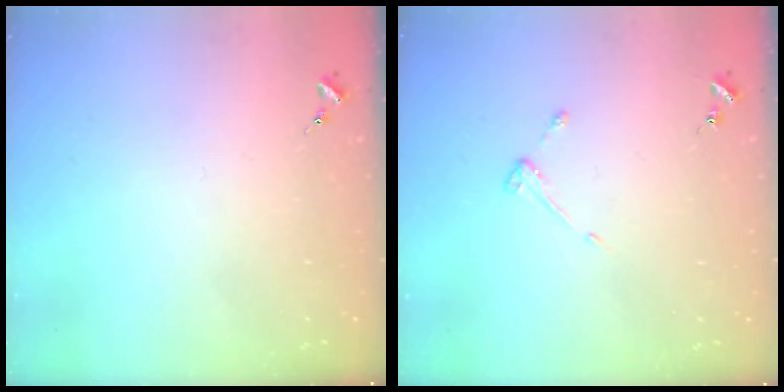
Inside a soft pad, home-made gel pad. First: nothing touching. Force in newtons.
{"total": 3.0, "press": 3.0, "slide": 0.4}